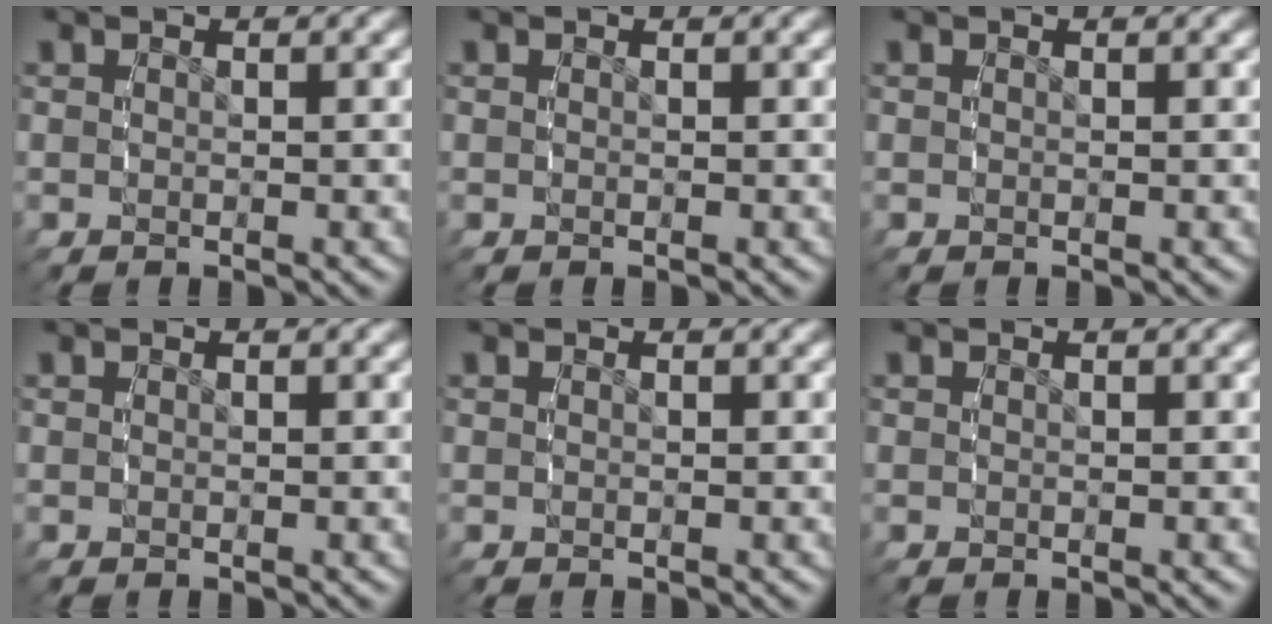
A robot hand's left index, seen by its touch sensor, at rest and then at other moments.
{"total": 0.0}
{"total": 0.0}
{"total": 0.0}
{"total": 0.0}
{"total": 0.0}